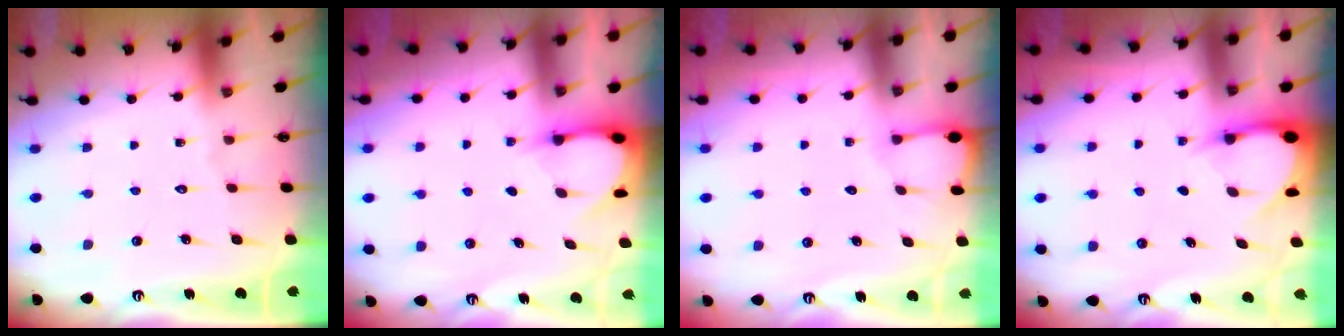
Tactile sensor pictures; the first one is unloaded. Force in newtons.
{"total": 3.1, "press": 3.1, "slide": 0.3}
{"total": 2.7, "press": 2.7, "slide": 0.3}
{"total": 3.4, "press": 3.4, "slide": 0.2}